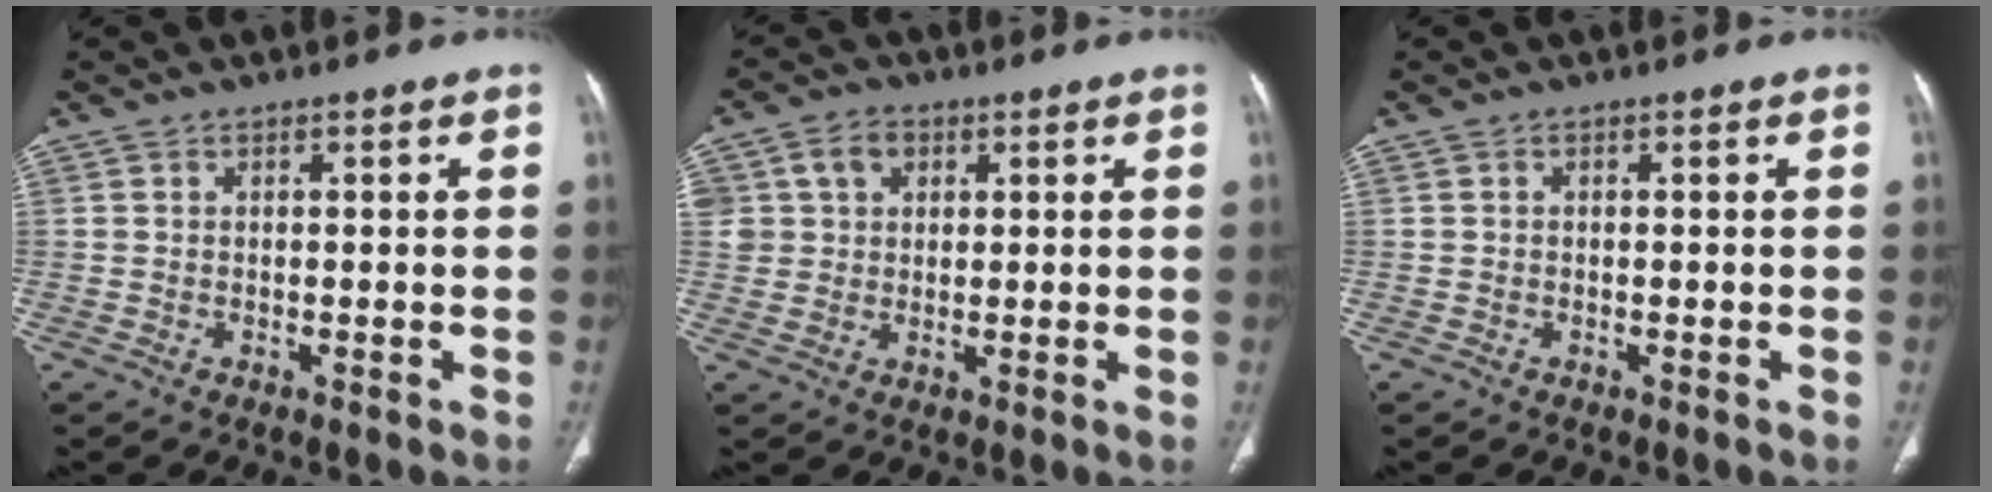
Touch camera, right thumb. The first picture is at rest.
{"total": 5.9, "force": [2.1, 4.9, 2.6], "torque": [-0.023, 0.002, 0.041]}
{"total": 0.0}